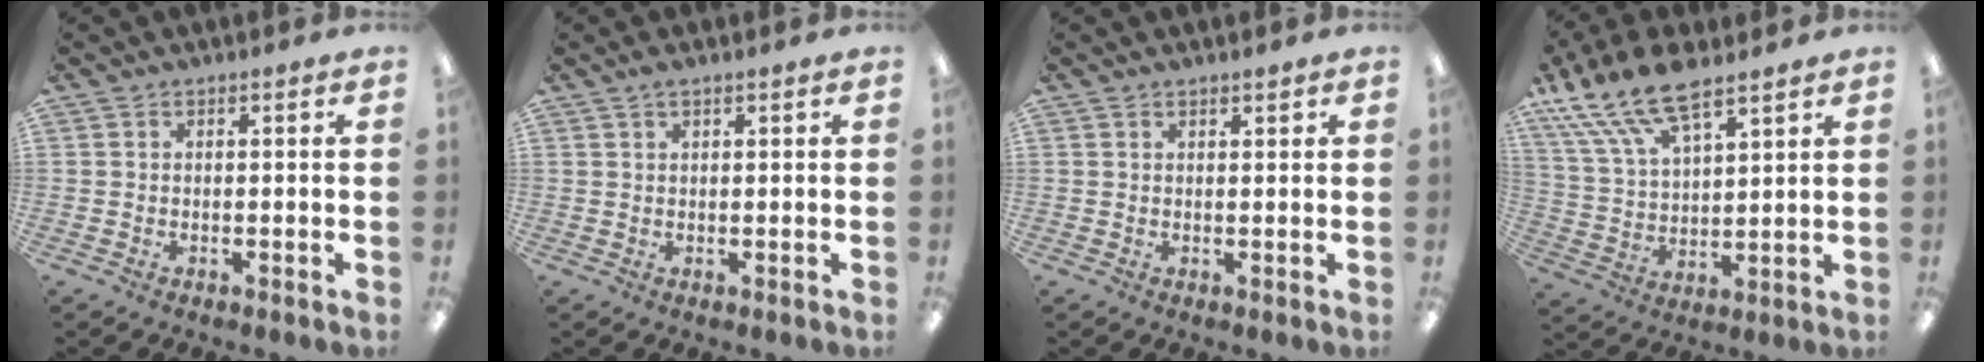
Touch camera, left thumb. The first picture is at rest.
{"total": 1.4, "force": [0.9, 0.4, 1.0], "torque": [-0.020, 0.002, 0.016]}
{"total": 1.0, "force": [1.0, 0.3, 0.2], "torque": [-0.005, 0.000, 0.018]}
{"total": 16.3, "force": [11.4, 6.7, 9.6], "torque": [-0.208, -0.044, 0.207]}